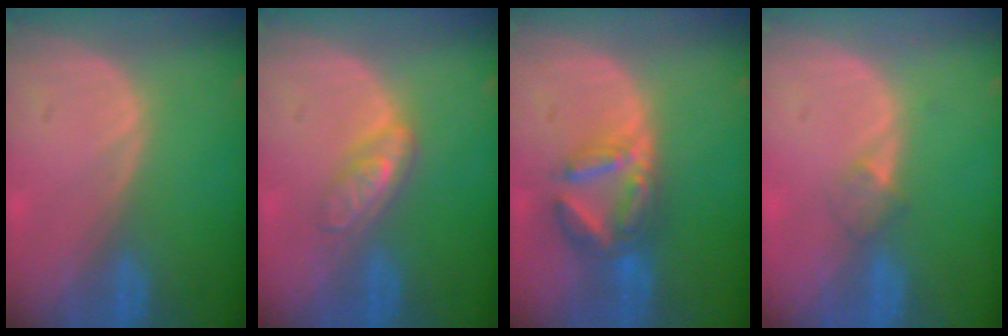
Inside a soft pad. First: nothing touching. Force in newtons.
{"total": 4.5, "press": 4.1, "slide": 1.8}
{"total": 7.2, "press": 6.3, "slide": 3.5}
{"total": 2.1, "press": 1.8, "slide": 1.0}